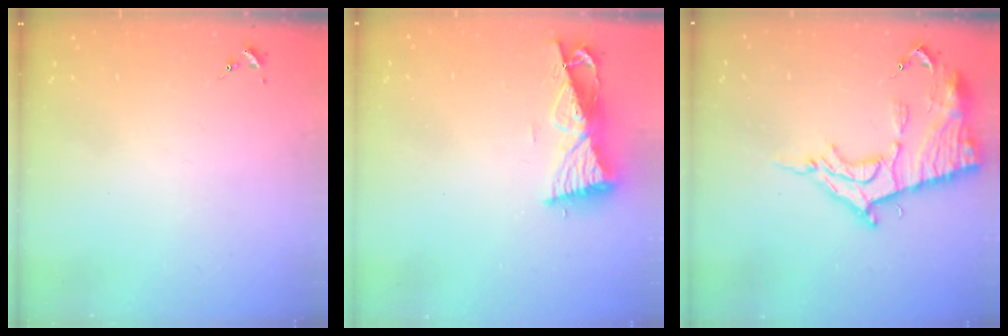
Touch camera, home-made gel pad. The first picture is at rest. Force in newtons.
{"total": 8.5, "press": 8.4, "slide": 1.0}
{"total": 16.6, "press": 16.5, "slide": 1.5}